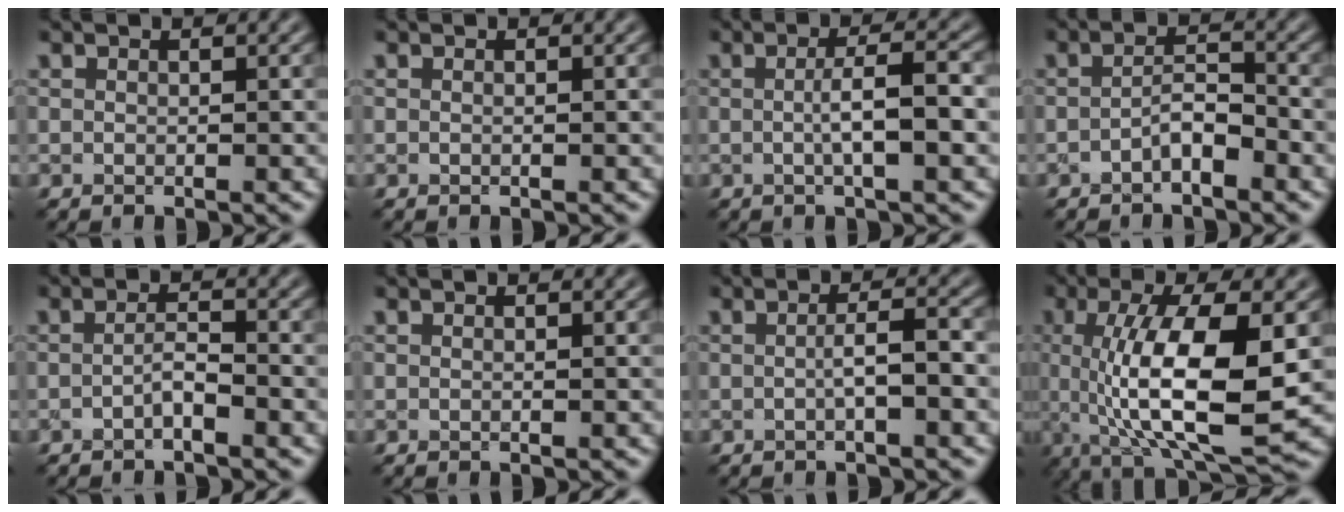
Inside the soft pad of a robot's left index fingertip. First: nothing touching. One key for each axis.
{"total": 0.0}
{"total": 4.0, "fx": -0.1, "fy": 0.7, "fz": 3.9, "tx": -0.063, "ty": 0.006, "tz": -0.001}
{"total": 2.0, "fx": -1.3, "fy": 0.5, "fz": 1.5, "tx": -0.030, "ty": 0.009, "tz": -0.025}
{"total": 1.5, "fx": -0.8, "fy": 0.2, "fz": 1.2, "tx": -0.024, "ty": 0.006, "tz": -0.017}
{"total": 0.0}
{"total": 2.6, "fx": -0.3, "fy": 0.4, "fz": 2.5, "tx": -0.042, "ty": 0.006, "tz": -0.008}
{"total": 10.8, "fx": -0.2, "fy": 3.4, "fz": 10.3, "tx": -0.173, "ty": -0.005, "tz": 0.000}